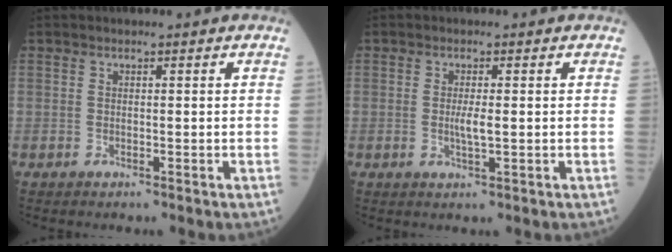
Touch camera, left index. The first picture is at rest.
{"total": 2.2, "force": [0.0, 0.2, 2.2], "torque": [-0.046, -0.003, 0.001]}